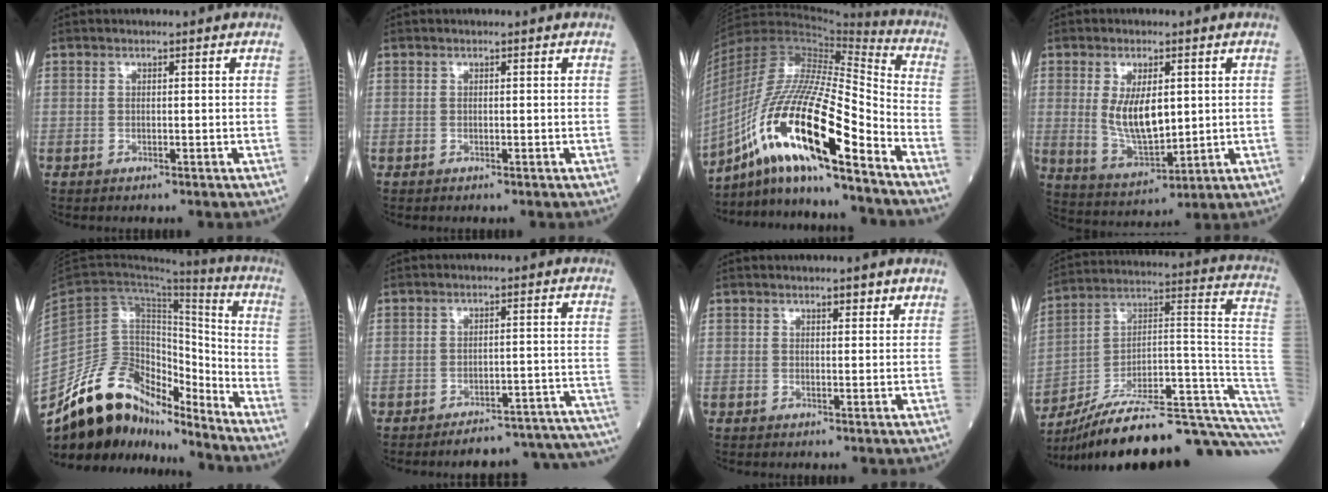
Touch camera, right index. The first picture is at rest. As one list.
[{"total": 0.0}, {"total": 21.3, "force": [-12.4, 2.7, 17.1], "torque": [-0.365, -0.020, -0.228]}, {"total": 9.0, "force": [1.2, 3.6, 8.1], "torque": [-0.161, -0.008, 0.033]}, {"total": 18.8, "force": [-15.5, 7.2, 7.9], "torque": [-0.135, 0.046, -0.264]}, {"total": 17.0, "force": [-16.4, 1.9, 3.8], "torque": [0.018, 0.029, -0.195]}, {"total": 1.9, "force": [1.3, 0.5, 1.2], "torque": [-0.017, -0.001, 0.018]}, {"total": 28.6, "force": [-23.3, 0.9, 16.6], "torque": [-0.142, 0.031, -0.352]}]